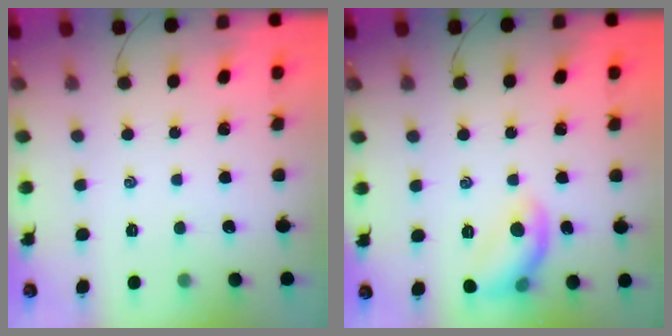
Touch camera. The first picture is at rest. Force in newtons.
{"total": 10.1, "press": 10.0, "slide": 1.0}